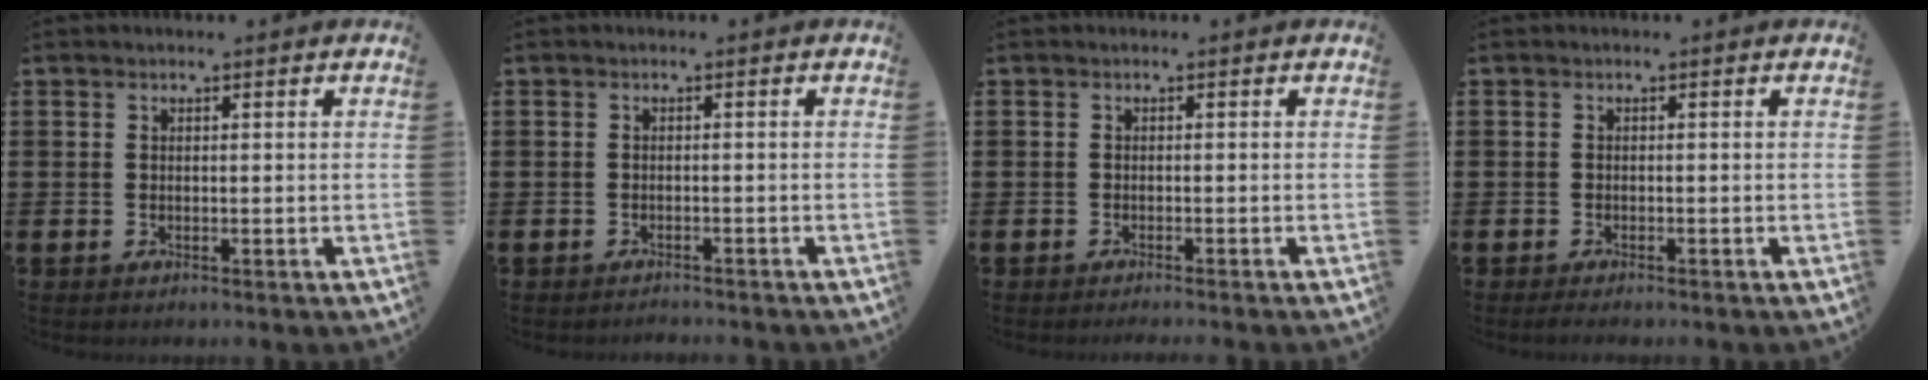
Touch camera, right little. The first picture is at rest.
{"total": 0.8, "force": [-0.8, 0.0, 0.0], "torque": [-0.001, 0.000, -0.016]}
{"total": 0.6, "force": [-0.5, -0.2, 0.1], "torque": [-0.001, -0.001, -0.011]}
{"total": 0.7, "force": [-0.5, 0.1, 0.4], "torque": [-0.008, -0.002, -0.010]}